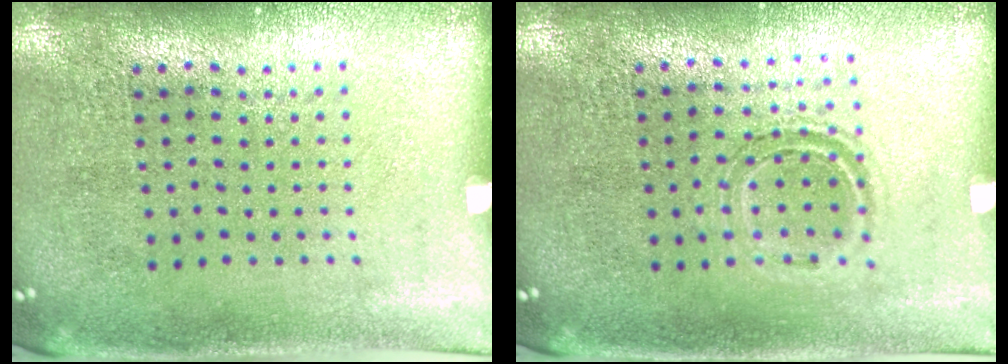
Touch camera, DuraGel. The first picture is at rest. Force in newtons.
{"total": 1.1, "press": 0.9, "slide": 0.6}